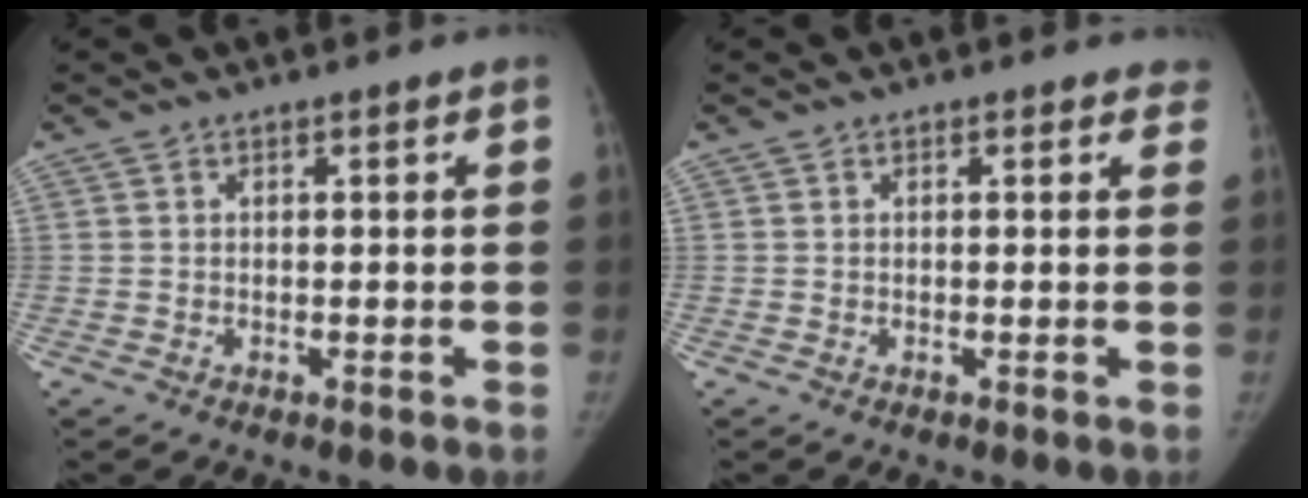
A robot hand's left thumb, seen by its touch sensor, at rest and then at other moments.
{"total": 1.8, "force": [1.4, 0.9, 0.4], "torque": [0.020, -0.003, 0.003]}